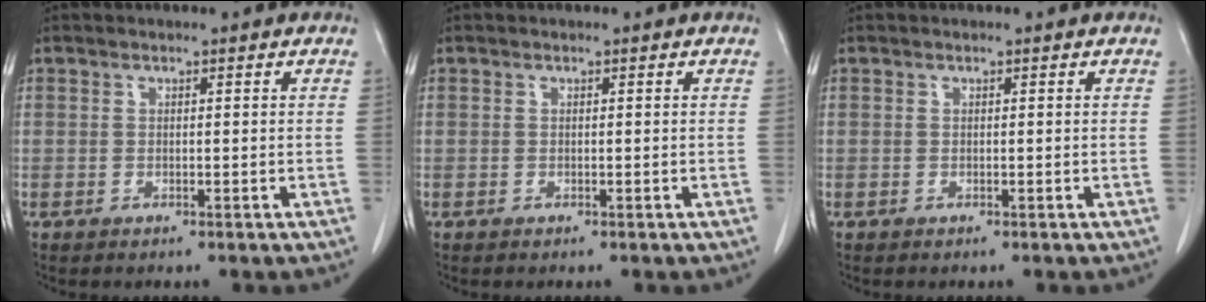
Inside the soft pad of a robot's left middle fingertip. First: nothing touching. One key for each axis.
{"total": 0.0}
{"total": 0.0}